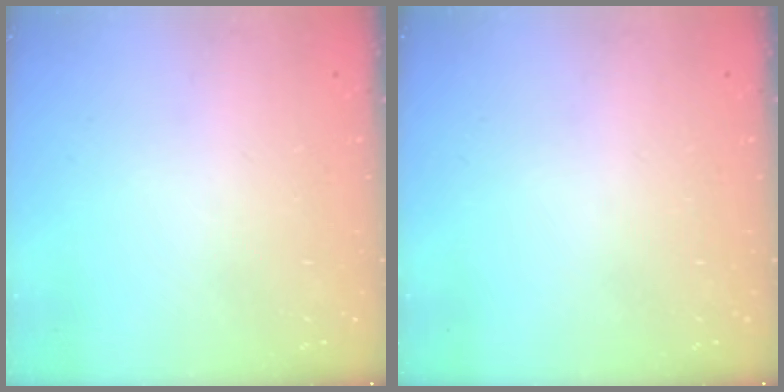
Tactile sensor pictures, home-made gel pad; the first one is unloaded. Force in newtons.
{"total": 0.0}